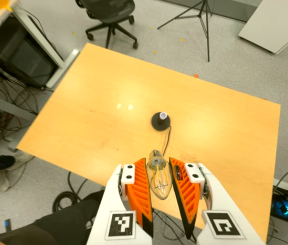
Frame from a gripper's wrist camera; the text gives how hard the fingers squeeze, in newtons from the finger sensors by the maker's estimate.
{"total": 10.6, "left": 10.3, "right": 10.8}